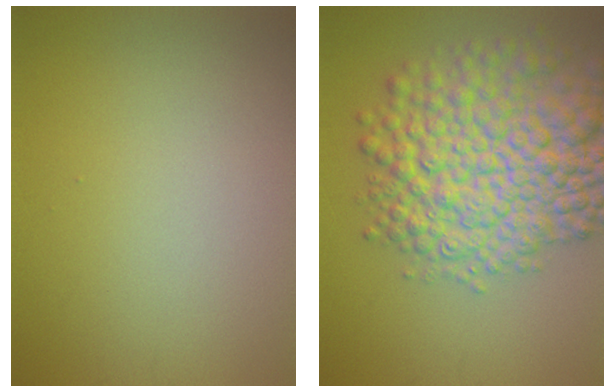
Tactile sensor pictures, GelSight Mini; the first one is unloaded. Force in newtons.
{"total": 10.9, "press": 10.9, "slide": 0.3}